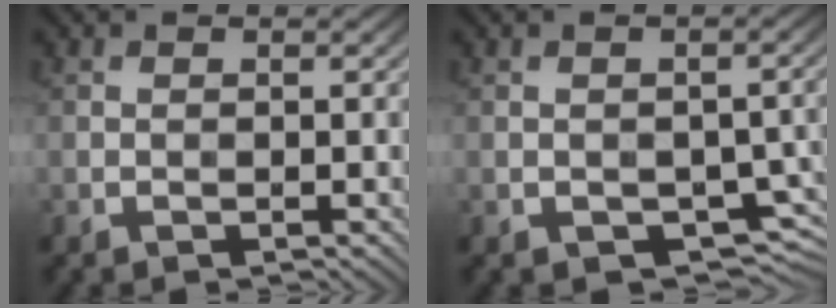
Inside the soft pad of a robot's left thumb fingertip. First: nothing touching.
{"total": 5.8, "force": [-2.3, 3.3, 4.2], "torque": [-0.059, -0.010, -0.029]}